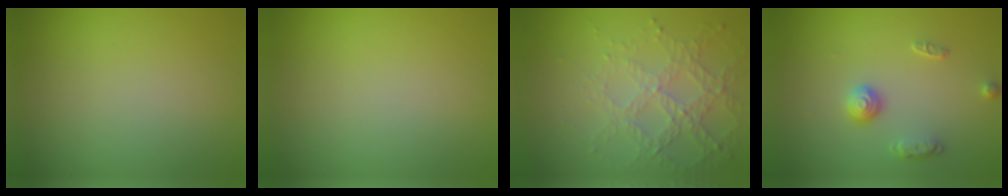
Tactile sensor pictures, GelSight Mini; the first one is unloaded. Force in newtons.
{"total": 0.0}
{"total": 4.7, "press": 3.1, "slide": 3.5}
{"total": 2.1, "press": 1.6, "slide": 1.4}